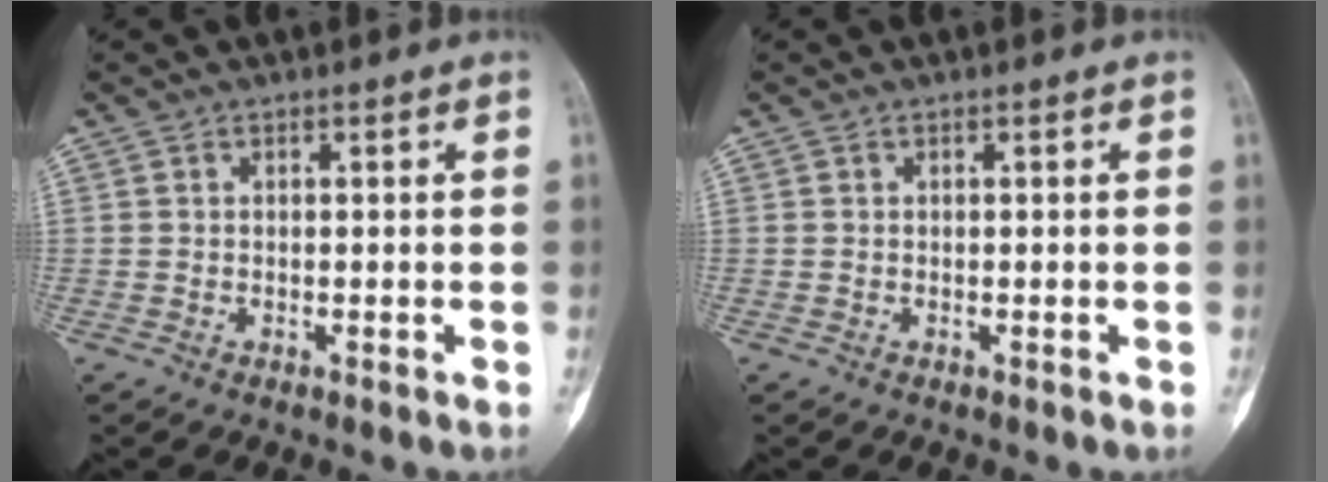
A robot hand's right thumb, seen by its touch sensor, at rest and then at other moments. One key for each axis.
{"total": 0.0}